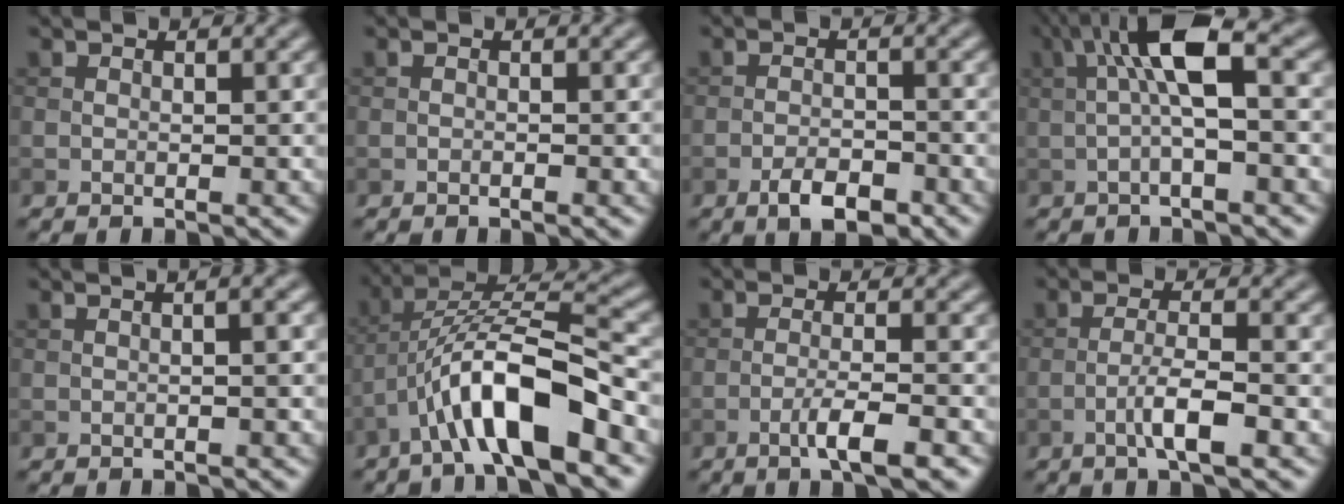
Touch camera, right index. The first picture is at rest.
{"total": 0.7, "force": [-0.3, 0.2, 0.7], "torque": [-0.009, 0.000, -0.007]}
{"total": 3.4, "force": [-2.1, 1.3, 2.3], "torque": [-0.038, 0.001, -0.039]}
{"total": 6.8, "force": [0.8, 1.6, 6.6], "torque": [-0.118, 0.025, 0.003]}
{"total": 3.9, "force": [1.0, 1.8, 3.3], "torque": [-0.009, 0.021, -0.017]}
{"total": 9.1, "force": [-4.4, 2.3, 7.7], "torque": [-0.129, 0.017, -0.077]}
{"total": 3.6, "force": [-1.8, 0.4, 3.1], "torque": [-0.053, 0.006, -0.039]}
{"total": 3.6, "force": [-1.5, 0.5, 3.2], "torque": [-0.059, 0.008, -0.034]}